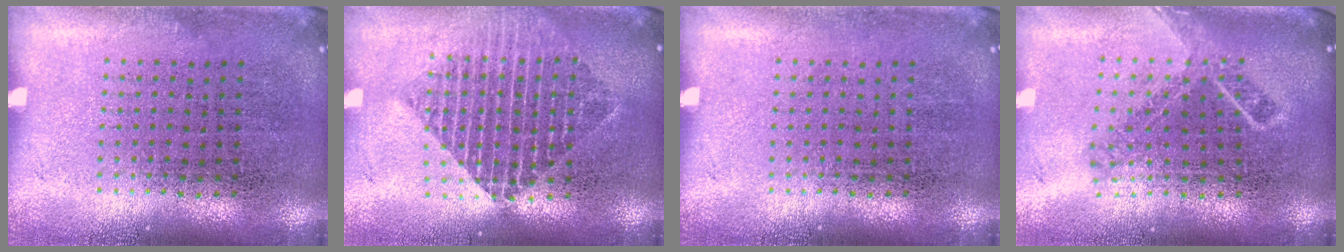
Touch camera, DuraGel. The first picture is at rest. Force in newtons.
{"total": 2.0, "press": 1.6, "slide": 1.2}
{"total": 0.0}
{"total": 1.7, "press": 1.3, "slide": 1.2}